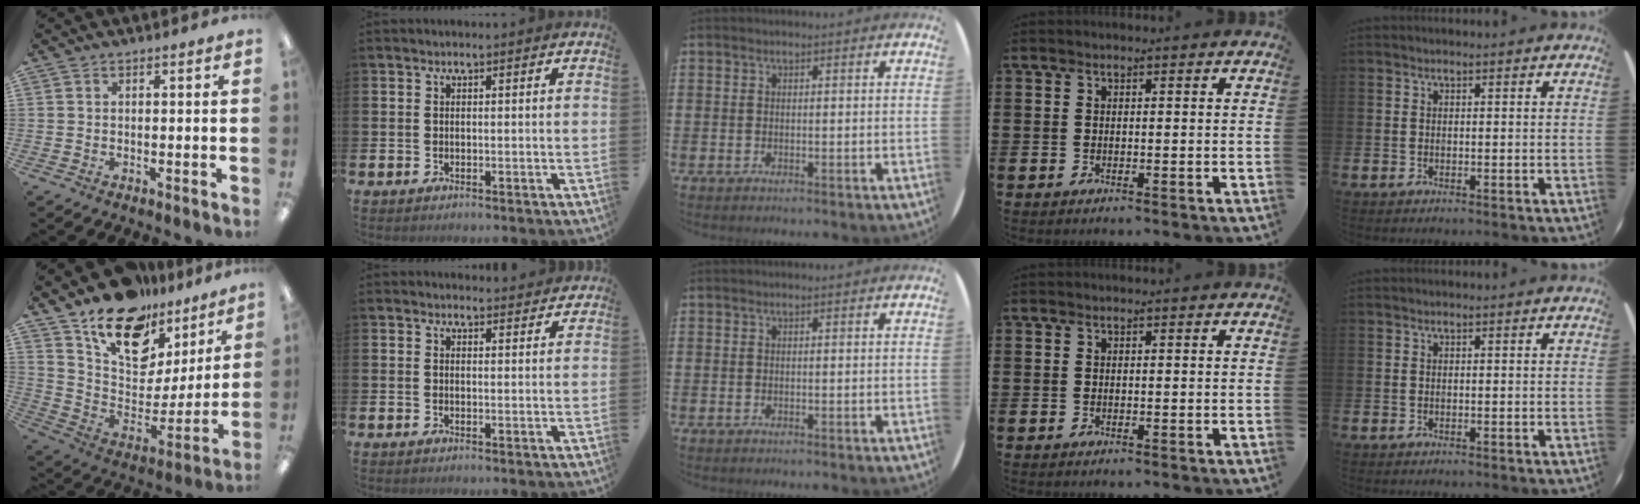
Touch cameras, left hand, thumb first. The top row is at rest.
{"thumb": {"total": 18.1, "force": [12.8, 10.1, 7.9], "torque": [-0.139, -0.086, 0.232]}, "index": {"total": 1.9, "force": [1.8, 0.4, -0.1], "torque": [0.009, -0.010, 0.031]}}